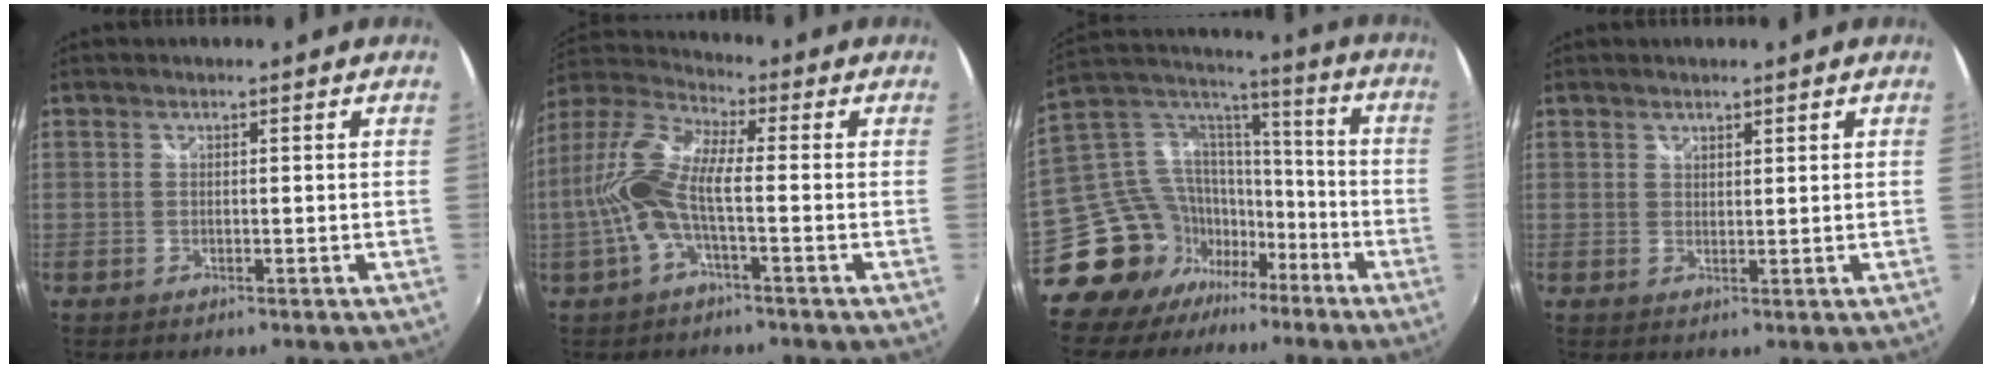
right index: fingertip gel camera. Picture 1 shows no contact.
{"total": 10.9, "force": [-1.6, 2.9, 10.4], "torque": [-0.222, 0.010, -0.031]}
{"total": 19.5, "force": [-13.3, 13.0, 6.0], "torque": [-0.147, 0.053, -0.220]}
{"total": 1.3, "force": [1.2, 0.6, 0.2], "torque": [0.000, 0.001, 0.020]}